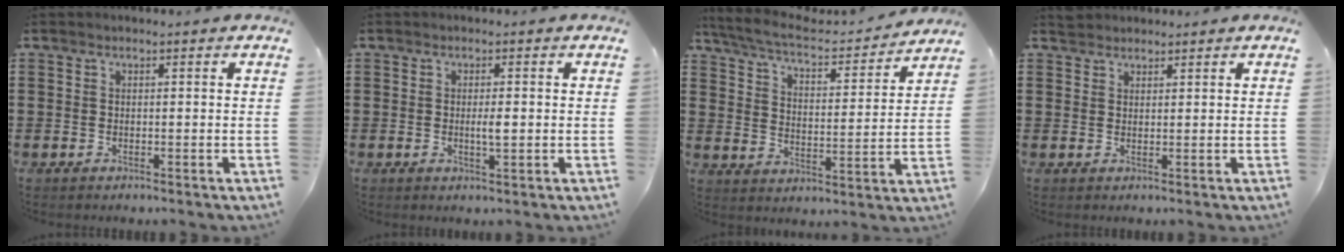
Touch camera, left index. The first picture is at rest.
{"total": 2.1, "force": [0.0, 0.4, 2.1], "torque": [-0.039, -0.003, 0.000]}
{"total": 6.2, "force": [5.7, 0.7, 2.5], "torque": [-0.076, -0.033, 0.094]}
{"total": 1.8, "force": [1.7, 0.7, 0.0], "torque": [-0.004, 0.003, 0.035]}